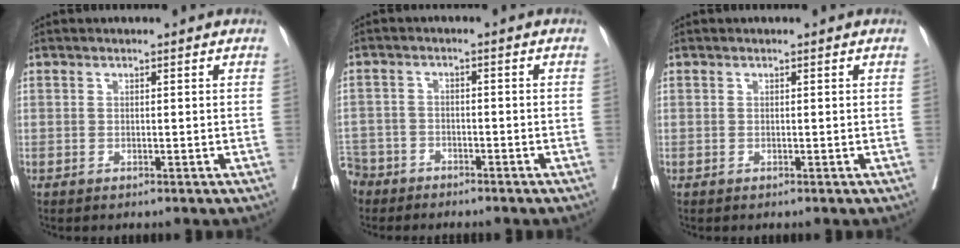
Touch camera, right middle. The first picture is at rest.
{"total": 6.5, "force": [-5.4, 3.6, 0.0], "torque": [-0.006, -0.003, -0.104]}
{"total": 0.0}